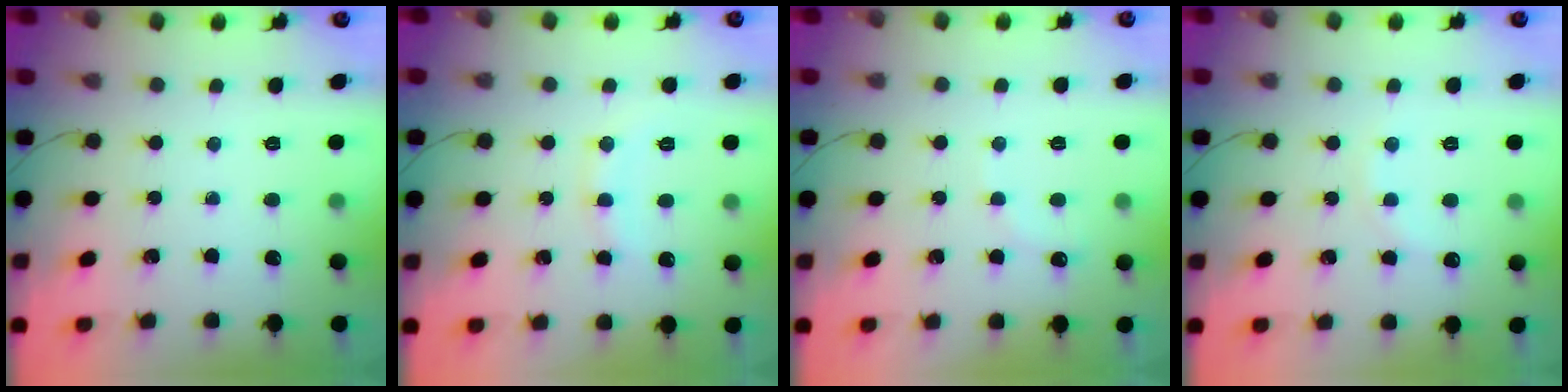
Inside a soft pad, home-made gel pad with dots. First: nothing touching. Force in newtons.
{"total": 7.3, "press": 7.2, "slide": 0.9}
{"total": 5.1, "press": 4.9, "slide": 1.1}
{"total": 3.9, "press": 3.8, "slide": 1.0}